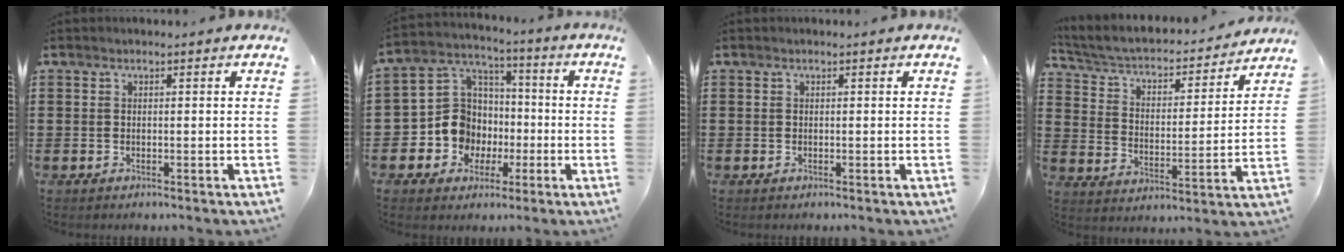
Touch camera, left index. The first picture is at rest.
{"total": 10.2, "force": [-2.1, 9.5, 3.0], "torque": [-0.111, 0.010, -0.035]}
{"total": 0.0}
{"total": 3.5, "force": [2.9, 1.2, 1.5], "torque": [-0.048, -0.028, 0.039]}